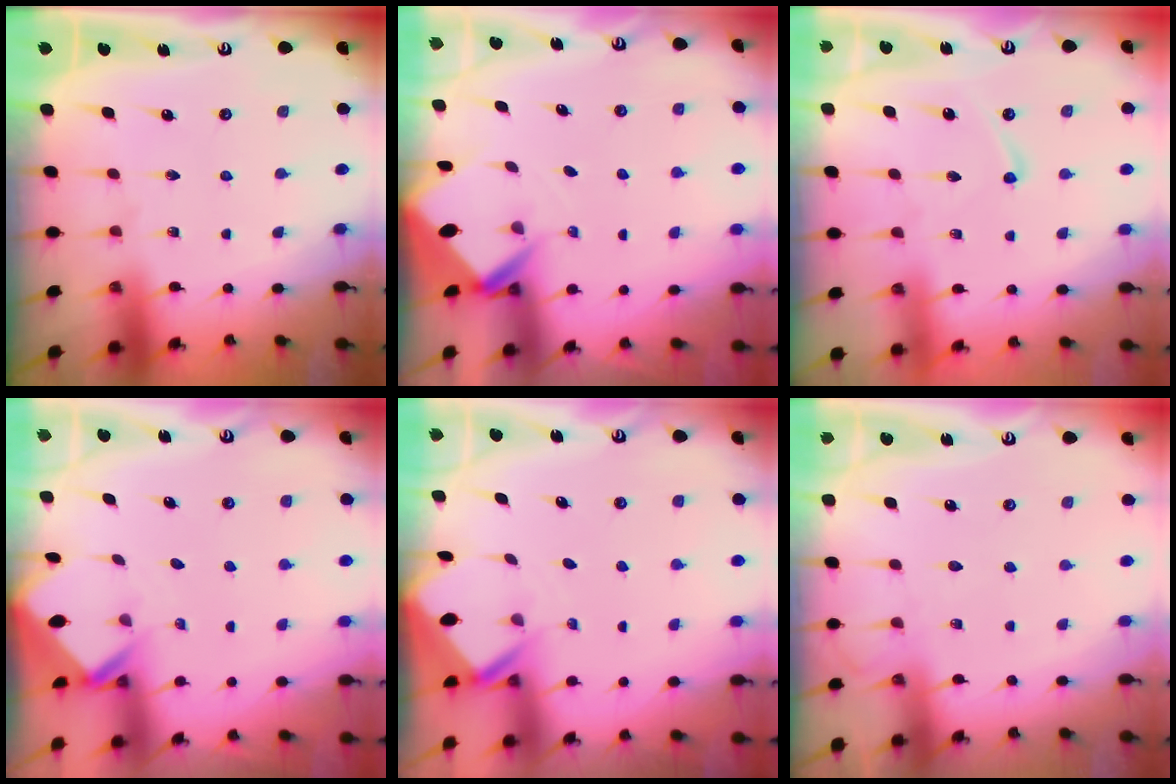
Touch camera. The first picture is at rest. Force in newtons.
{"total": 3.1, "press": 3.1, "slide": 0.0}
{"total": 5.9, "press": 5.9, "slide": 0.7}
{"total": 2.6, "press": 2.6, "slide": 0.1}
{"total": 2.3, "press": 2.3, "slide": 0.1}
{"total": 3.9, "press": 3.9, "slide": 0.6}